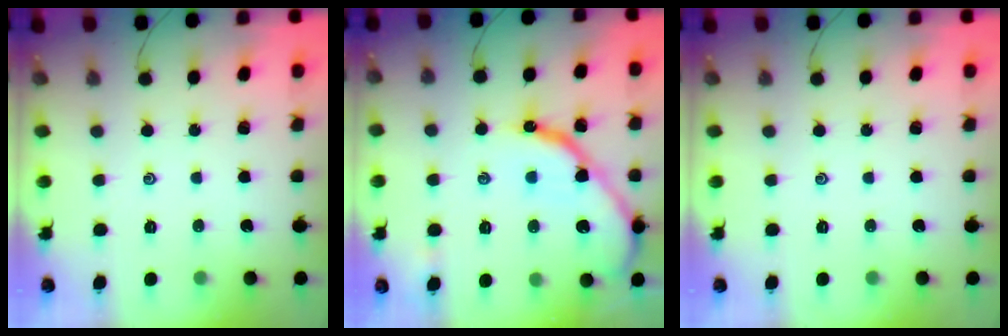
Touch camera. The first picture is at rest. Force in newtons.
{"total": 13.2, "press": 13.1, "slide": 1.4}
{"total": 0.0}